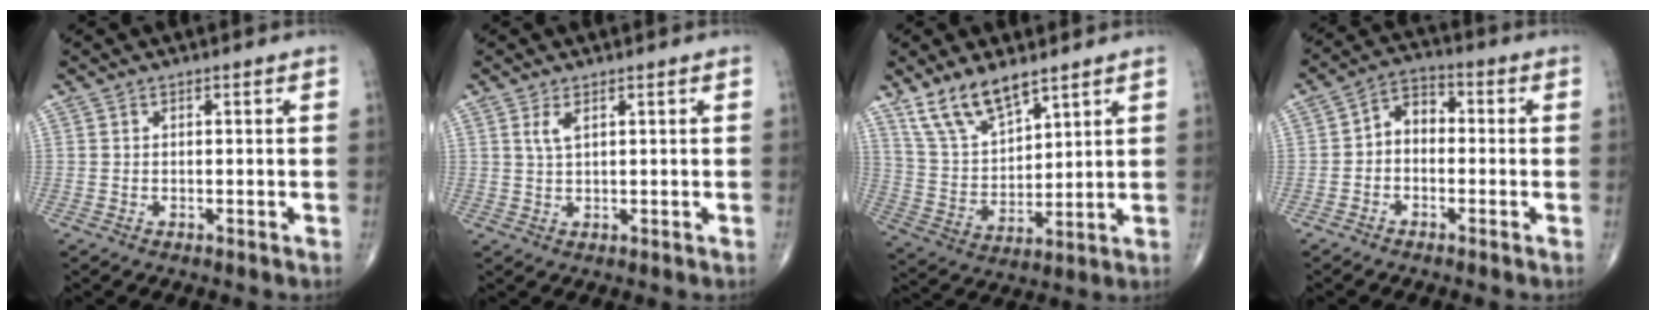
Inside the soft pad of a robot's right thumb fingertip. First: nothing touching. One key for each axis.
{"total": 2.3, "fx": 1.1, "fy": 0.8, "fz": 1.8, "tx": -0.042, "ty": -0.001, "tz": 0.027}
{"total": 11.3, "fx": 8.3, "fy": 4.4, "fz": 6.4, "tx": -0.110, "ty": -0.038, "tz": 0.175}
{"total": 5.2, "fx": -0.7, "fy": 3.7, "fz": 3.5, "tx": -0.042, "ty": 0.025, "tz": -0.029}